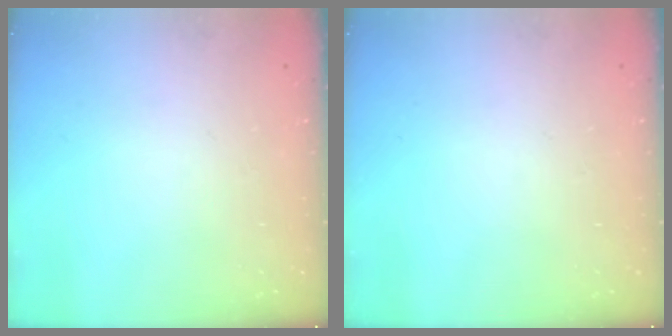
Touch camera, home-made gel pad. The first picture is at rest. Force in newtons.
{"total": 0.0}